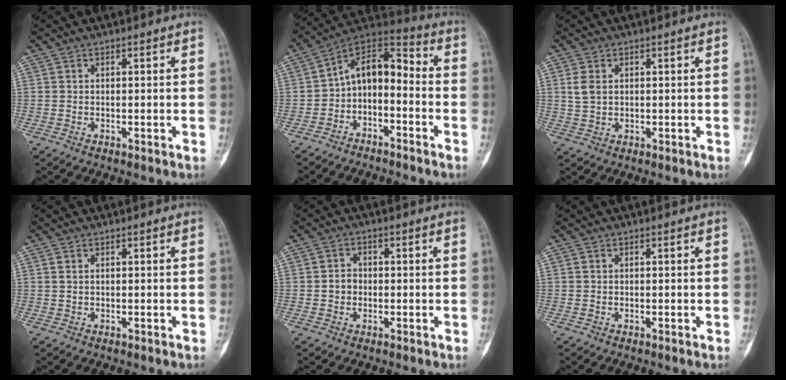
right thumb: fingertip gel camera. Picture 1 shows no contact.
{"total": 11.4, "force": [-3.3, 7.1, 8.3], "torque": [-0.109, 0.076, -0.069]}
{"total": 3.5, "force": [0.8, 2.4, 2.4], "torque": [-0.054, 0.000, 0.020]}
{"total": 0.9, "force": [0.3, 0.5, 0.6], "torque": [-0.015, 0.003, 0.010]}
{"total": 2.7, "force": [-0.4, 2.4, 1.2], "torque": [-0.006, 0.011, -0.011]}
{"total": 0.0}